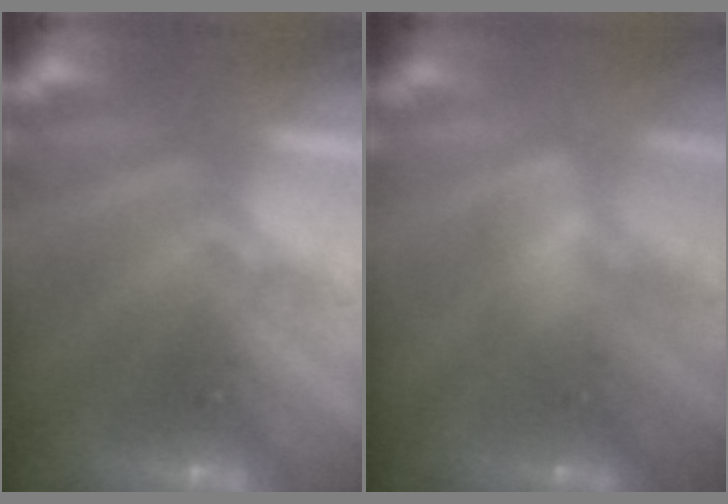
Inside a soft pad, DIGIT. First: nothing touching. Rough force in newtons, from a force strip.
{"total": 2.6}